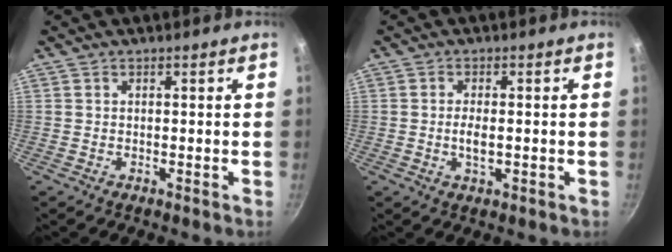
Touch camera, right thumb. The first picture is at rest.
{"total": 3.2, "force": [-0.3, 1.3, 2.9], "torque": [-0.053, 0.001, -0.007]}